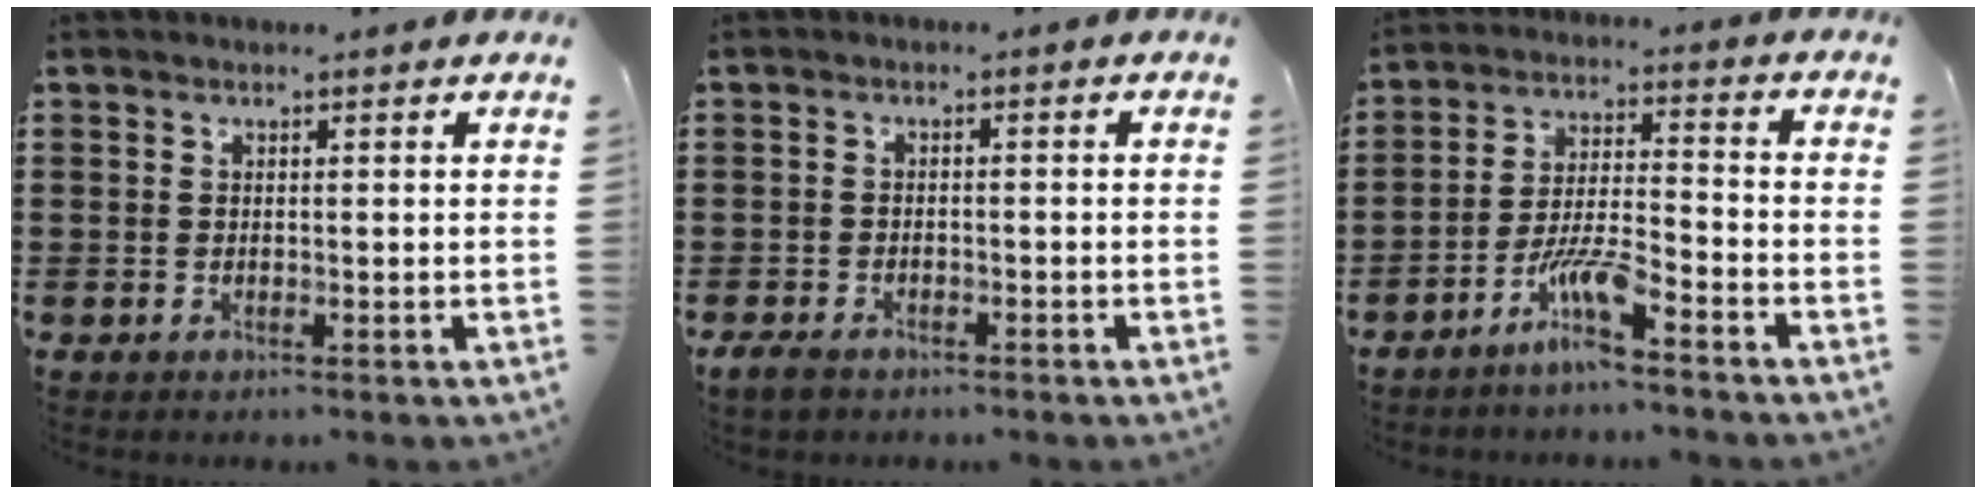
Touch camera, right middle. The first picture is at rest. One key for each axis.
{"total": 2.2, "fx": -1.7, "fy": 1.0, "fz": 0.8, "tx": -0.023, "ty": 0.000, "tz": -0.037}
{"total": 6.7, "fx": -4.8, "fy": 0.4, "fz": 4.6, "tx": -0.103, "ty": -0.011, "tz": -0.095}